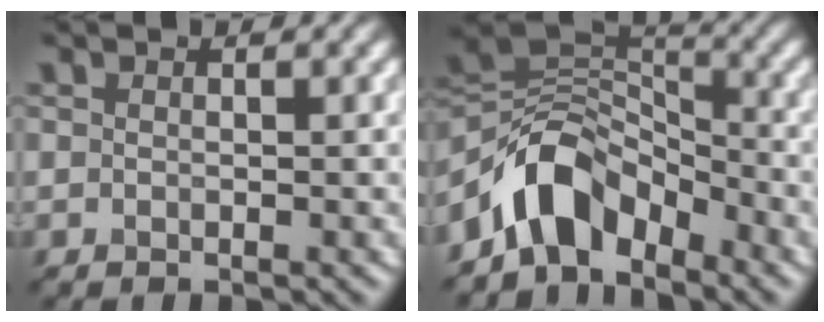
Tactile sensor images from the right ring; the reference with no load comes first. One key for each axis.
{"total": 6.7, "fx": -4.5, "fy": 3.7, "fz": 3.3, "tx": -0.039, "ty": 0.004, "tz": -0.094}